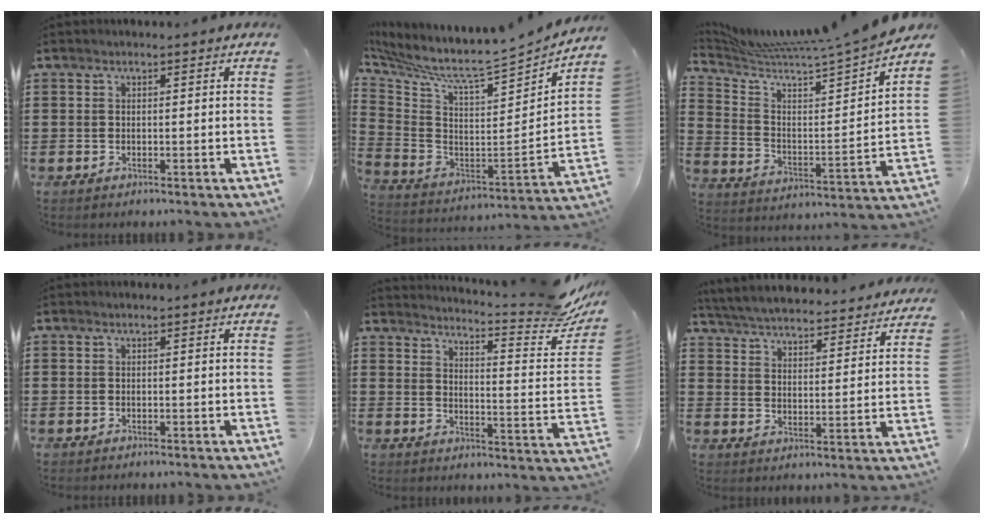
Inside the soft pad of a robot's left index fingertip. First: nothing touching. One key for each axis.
{"total": 5.1, "fx": 4.3, "fy": 0.0, "fz": 2.7, "tx": -0.080, "ty": -0.058, "tz": 0.060}
{"total": 5.0, "fx": 4.7, "fy": -0.7, "fz": 1.6, "tx": -0.060, "ty": -0.054, "tz": 0.072}
{"total": 0.0}
{"total": 5.8, "fx": 4.8, "fy": 0.0, "fz": 3.3, "tx": -0.052, "ty": -0.052, "tz": 0.071}
{"total": 4.8, "fx": 4.8, "fy": -0.2, "fz": 0.5, "tx": -0.036, "ty": -0.038, "tz": 0.078}